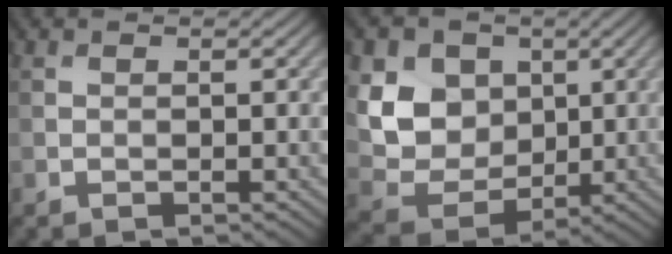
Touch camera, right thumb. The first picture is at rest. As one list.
[{"total": 8.2, "force": [2.6, 7.0, 3.3], "torque": [-0.099, -0.009, 0.038]}]